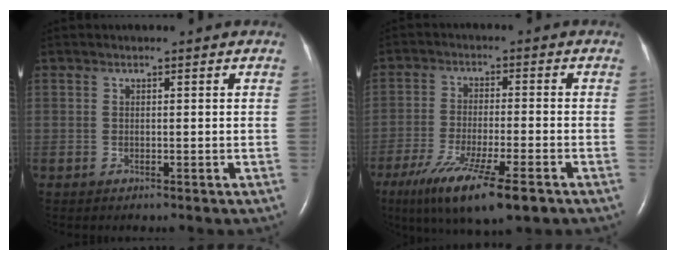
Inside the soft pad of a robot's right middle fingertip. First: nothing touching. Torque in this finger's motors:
{"motor_torque": [1.14, -1.00, 0.24, 0.07]}